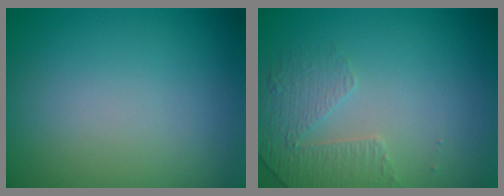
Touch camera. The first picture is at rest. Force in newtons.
{"total": 1.8, "press": 1.4, "slide": 1.0}